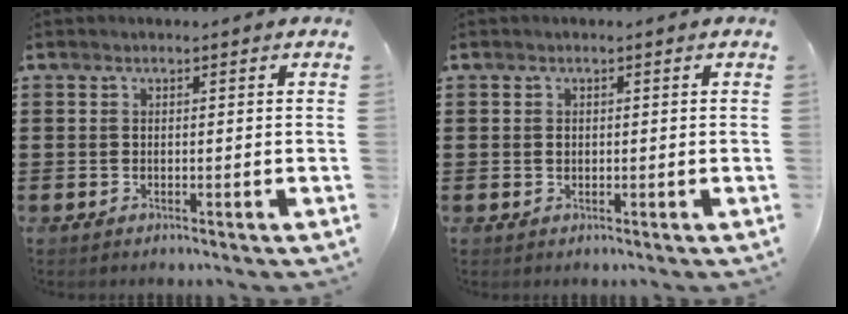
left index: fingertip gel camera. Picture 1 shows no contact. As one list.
[{"total": 0.8, "force": [0.1, 0.6, 0.5], "torque": [-0.013, 0.002, 0.001]}]